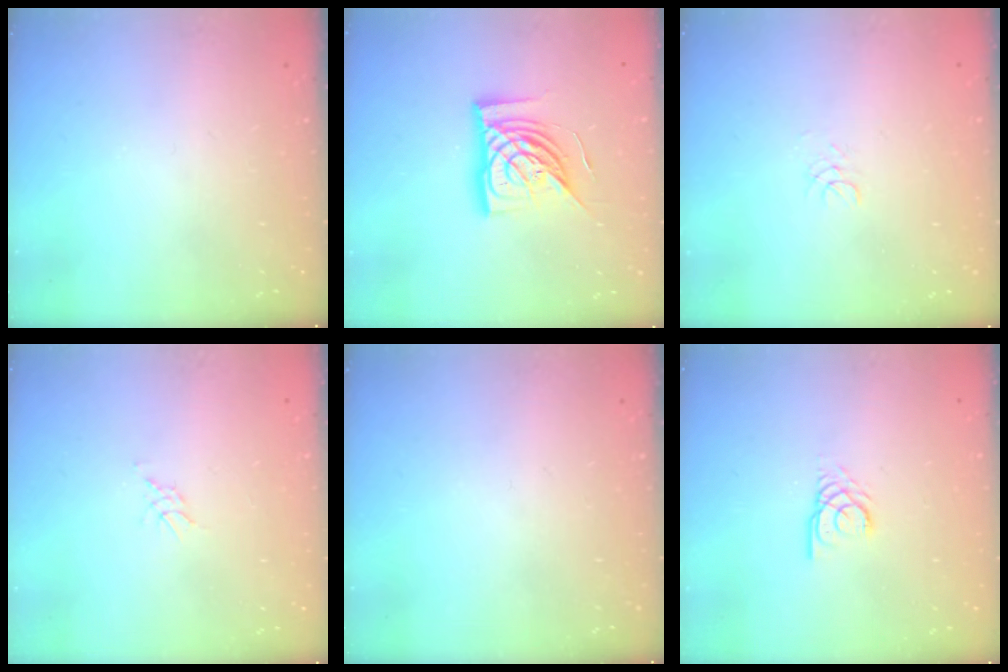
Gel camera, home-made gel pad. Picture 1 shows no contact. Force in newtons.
{"total": 15.6, "press": 15.5, "slide": 1.7}
{"total": 1.7, "press": 1.7, "slide": 0.2}
{"total": 1.4, "press": 1.4, "slide": 0.2}
{"total": 0.0}
{"total": 2.7, "press": 2.7, "slide": 0.2}